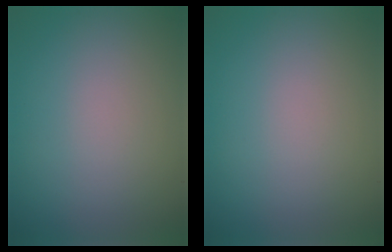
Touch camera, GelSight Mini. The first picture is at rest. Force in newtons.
{"total": 0.0}